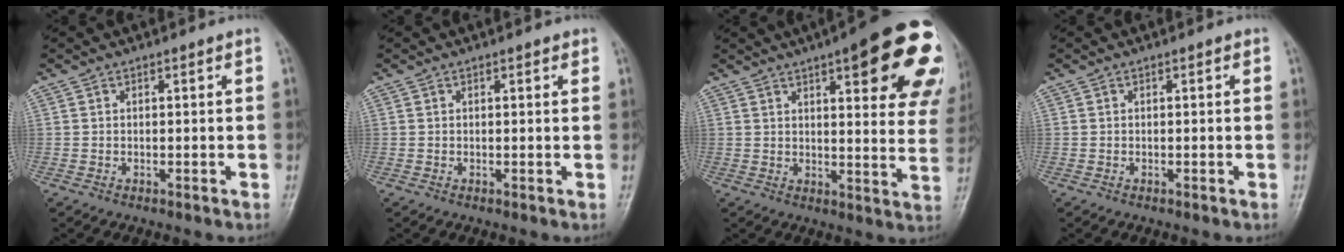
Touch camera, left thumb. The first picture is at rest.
{"total": 0.9, "force": [0.5, 0.4, 0.6], "torque": [-0.007, -0.001, 0.005]}
{"total": 24.9, "force": [11.9, 7.2, 20.7], "torque": [-0.201, -0.018, 0.142]}
{"total": 0.0}